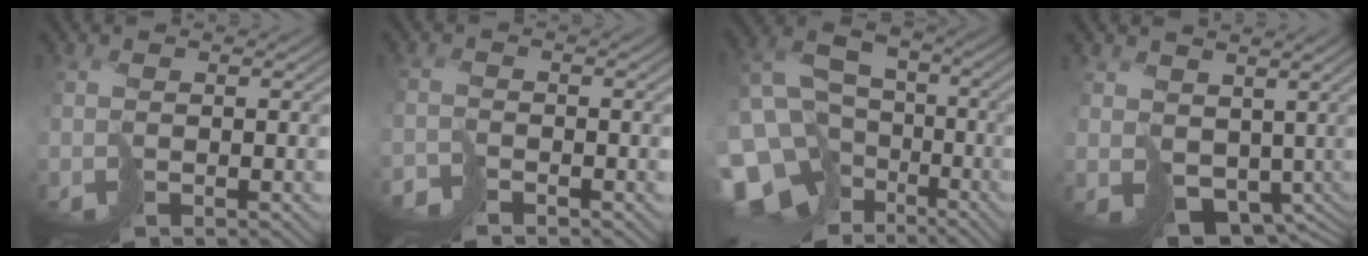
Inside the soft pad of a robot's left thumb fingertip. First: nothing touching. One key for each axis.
{"total": 2.5, "fx": -2.3, "fy": -0.2, "fz": -1.0, "tx": 0.038, "ty": -0.002, "tz": -0.050}
{"total": 14.2, "fx": -6.3, "fy": 10.8, "fz": 6.8, "tx": -0.186, "ty": -0.028, "tz": -0.106}
{"total": 8.2, "fx": 0.2, "fy": 6.2, "fz": 5.4, "tx": -0.116, "ty": -0.045, "tz": 0.026}